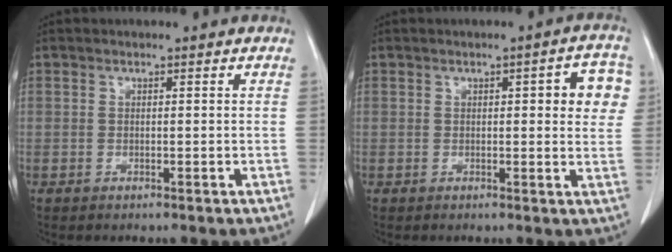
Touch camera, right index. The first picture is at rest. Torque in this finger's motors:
{"motor_torque": [0.12, 0.06, 0.07, 0.03]}